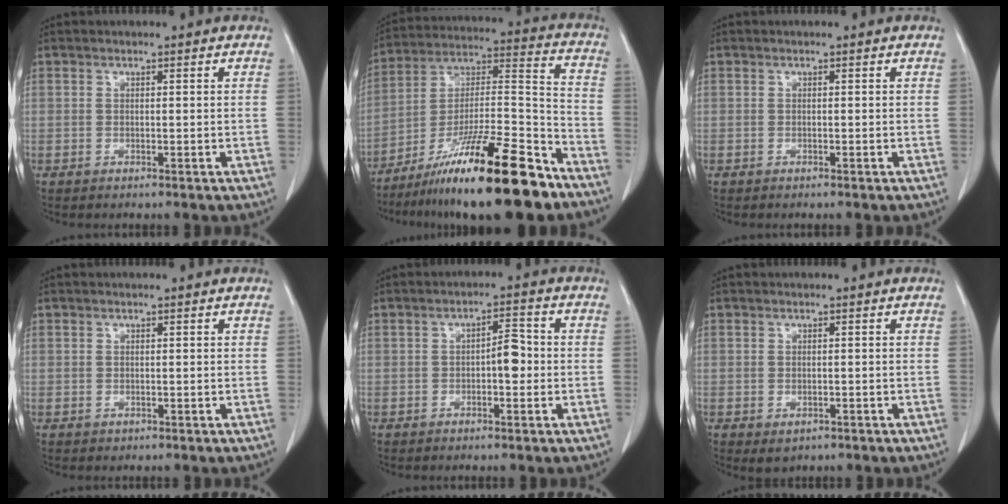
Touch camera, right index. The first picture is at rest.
{"total": 22.6, "force": [-15.9, 1.8, 16.0], "torque": [-0.253, -0.012, -0.269]}
{"total": 0.0}
{"total": 0.5, "force": [0.0, 0.5, 0.0], "torque": [0.004, 0.004, -0.003]}
{"total": 3.6, "force": [-0.5, 1.3, 3.3], "torque": [-0.045, 0.009, -0.010]}
{"total": 1.8, "force": [-0.9, 1.2, 1.0], "torque": [-0.012, -0.002, -0.002]}